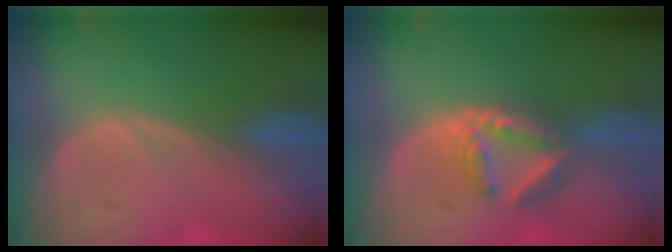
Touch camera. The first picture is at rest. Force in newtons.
{"total": 6.0, "press": 5.7, "slide": 1.8}